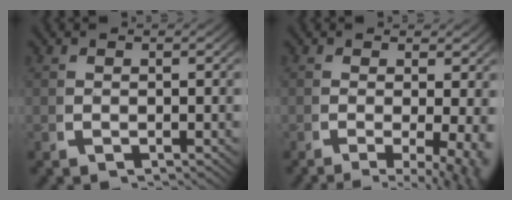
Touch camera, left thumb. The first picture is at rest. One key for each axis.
{"total": 6.7, "fx": -3.7, "fy": 2.6, "fz": 4.9, "tx": -0.071, "ty": -0.034, "tz": -0.045}